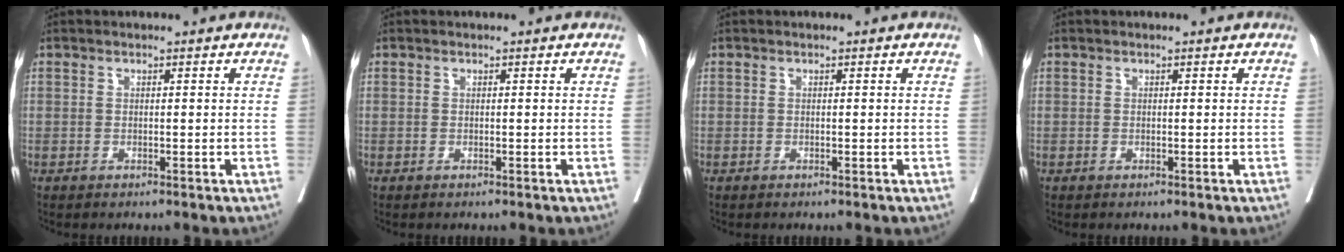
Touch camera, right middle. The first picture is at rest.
{"total": 0.0}
{"total": 0.0}
{"total": 0.0}